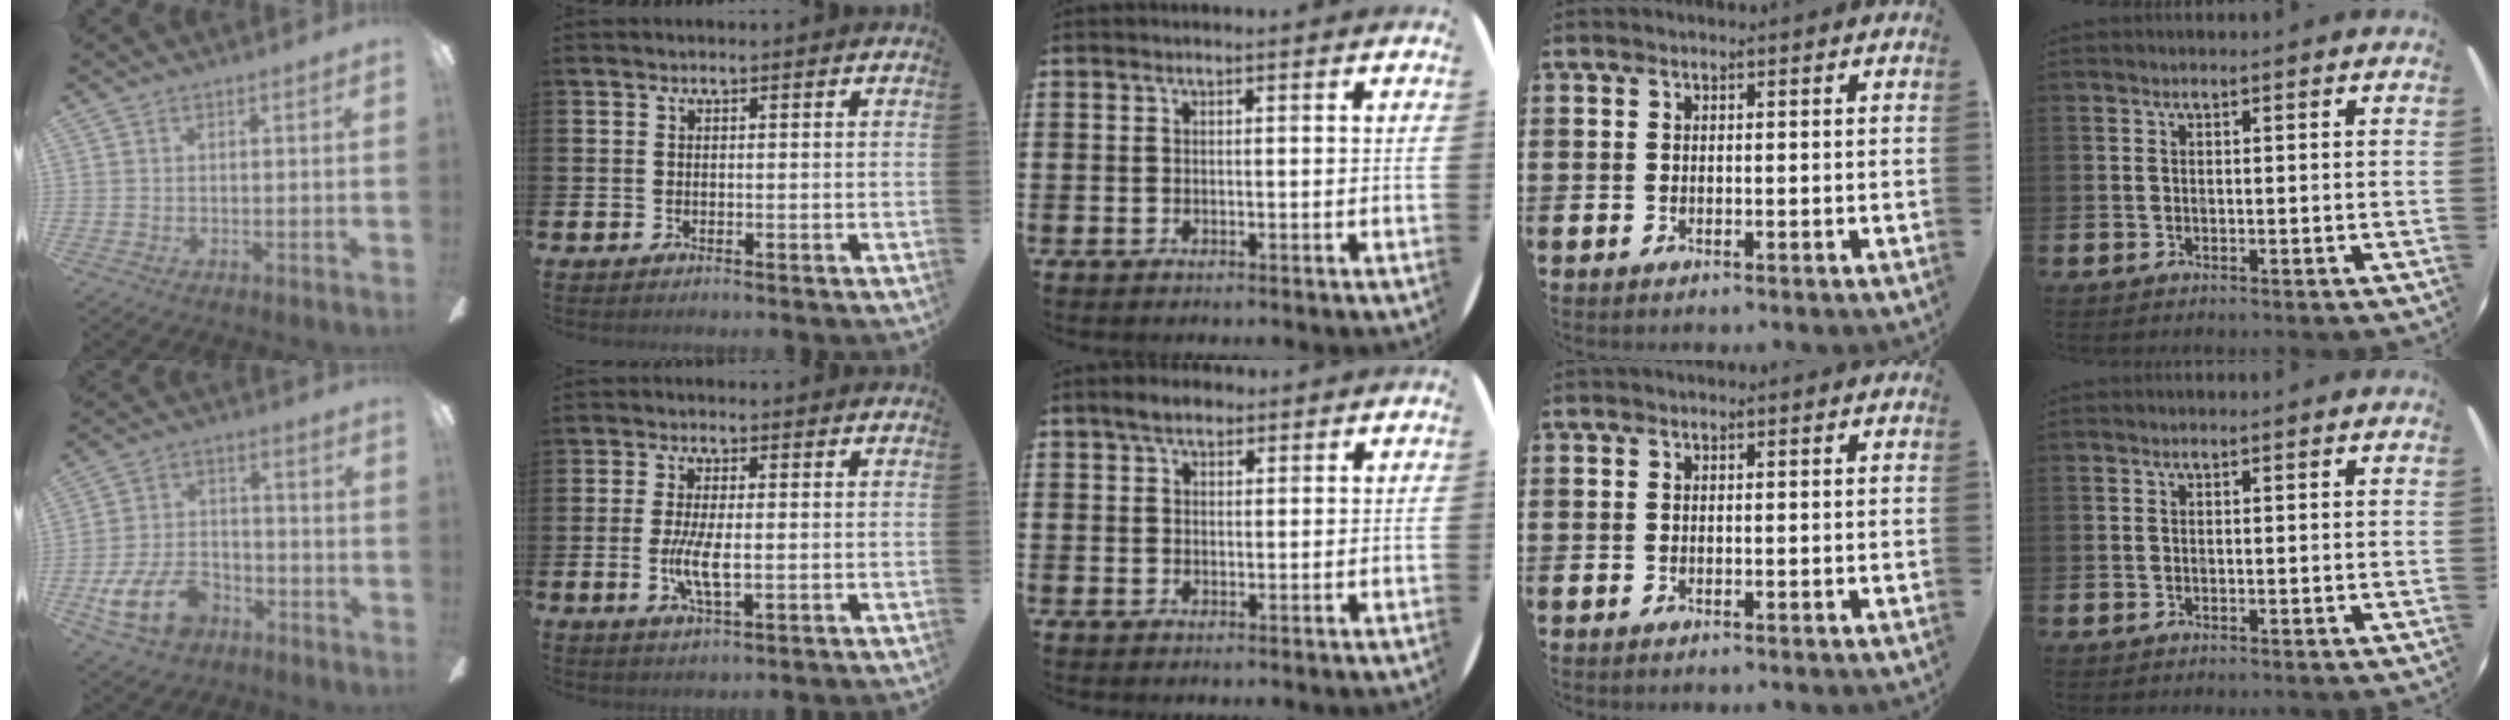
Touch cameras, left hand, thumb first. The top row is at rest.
{"thumb": {"total": 14.7, "force": [-7.5, 9.0, 9.0], "torque": [-0.191, 0.046, -0.133]}, "index": {"total": 5.0, "force": [-0.3, 1.8, 4.7], "torque": [-0.082, -0.002, -0.009]}, "middle": {"total": 2.9, "force": [2.3, 1.4, 1.1], "torque": [-0.007, 0.003, 0.039]}}